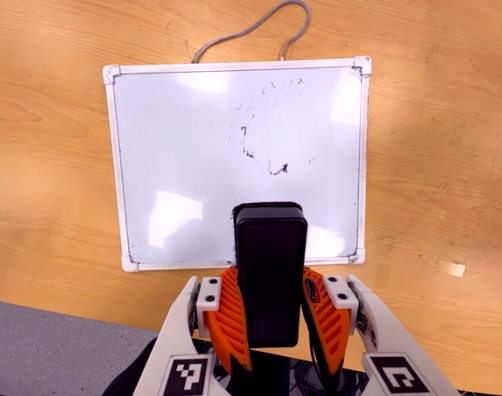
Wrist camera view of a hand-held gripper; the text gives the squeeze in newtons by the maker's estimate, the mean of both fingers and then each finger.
{"total": 9.4, "left": 8.0, "right": 10.8}